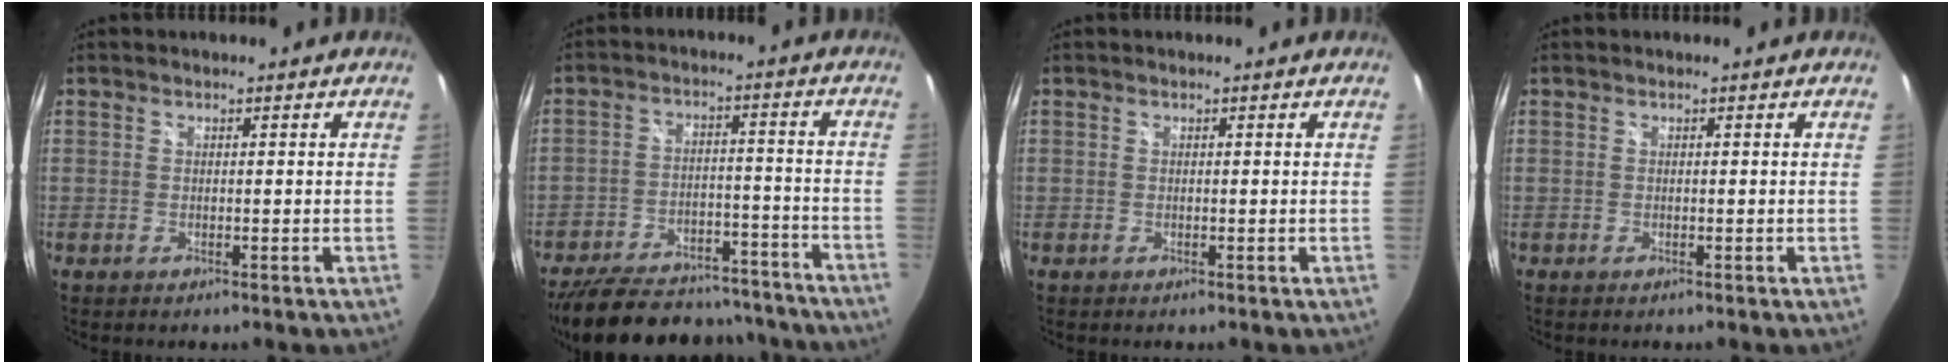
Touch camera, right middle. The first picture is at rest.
{"total": 25.0, "force": [-21.1, 9.0, 9.9], "torque": [-0.203, 0.015, -0.280]}
{"total": 0.0}
{"total": 0.0}